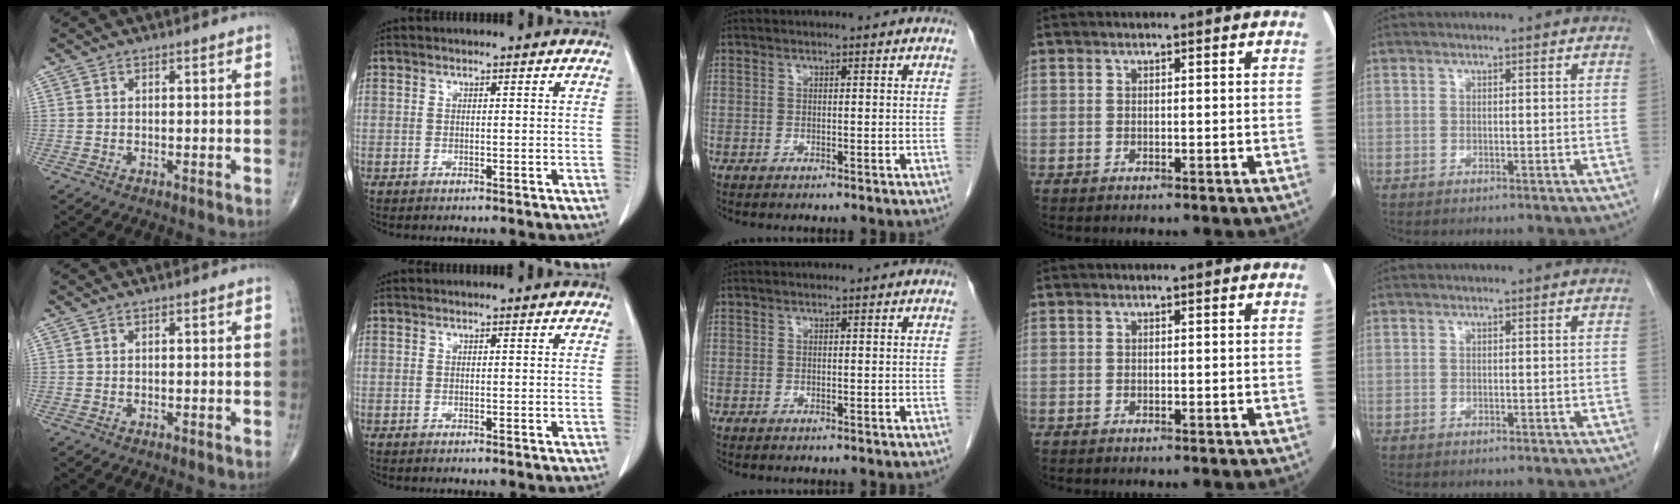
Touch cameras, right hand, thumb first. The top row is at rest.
{}